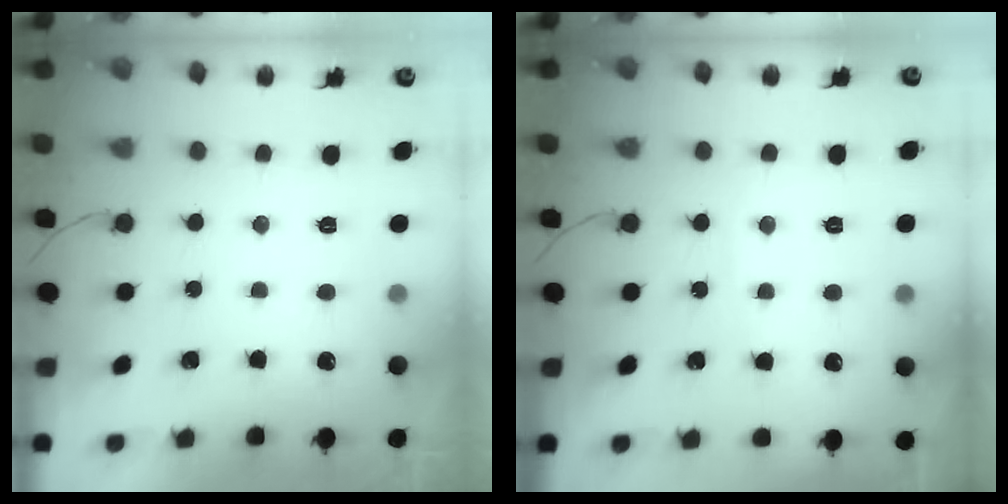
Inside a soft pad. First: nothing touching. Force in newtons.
{"total": 2.3, "press": 2.3, "slide": 0.3}